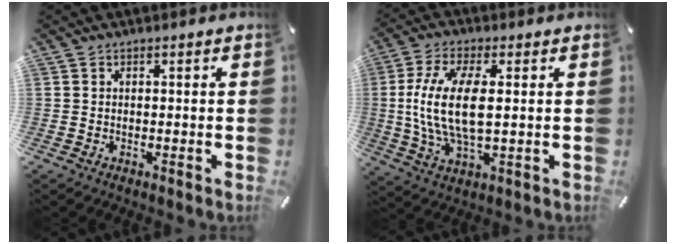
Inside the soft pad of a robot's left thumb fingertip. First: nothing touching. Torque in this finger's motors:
{"motor_torque": [0.38, 0.92, 1.73, -0.16, 0.72]}